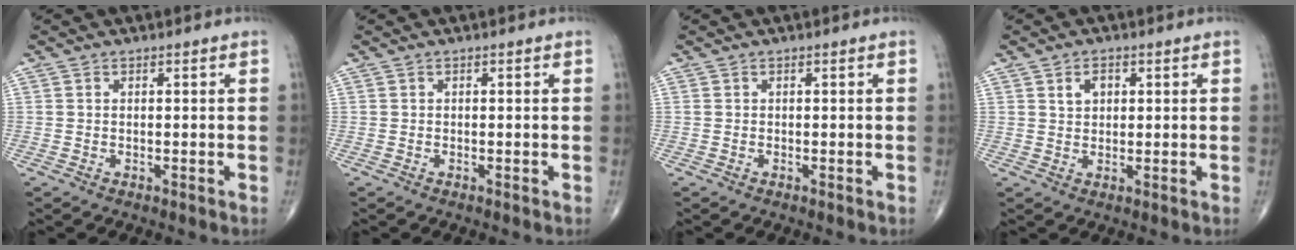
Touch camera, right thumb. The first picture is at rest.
{"total": 0.0}
{"total": 0.0}
{"total": 3.0, "force": [1.2, 2.0, 1.9], "torque": [-0.023, -0.002, 0.023]}